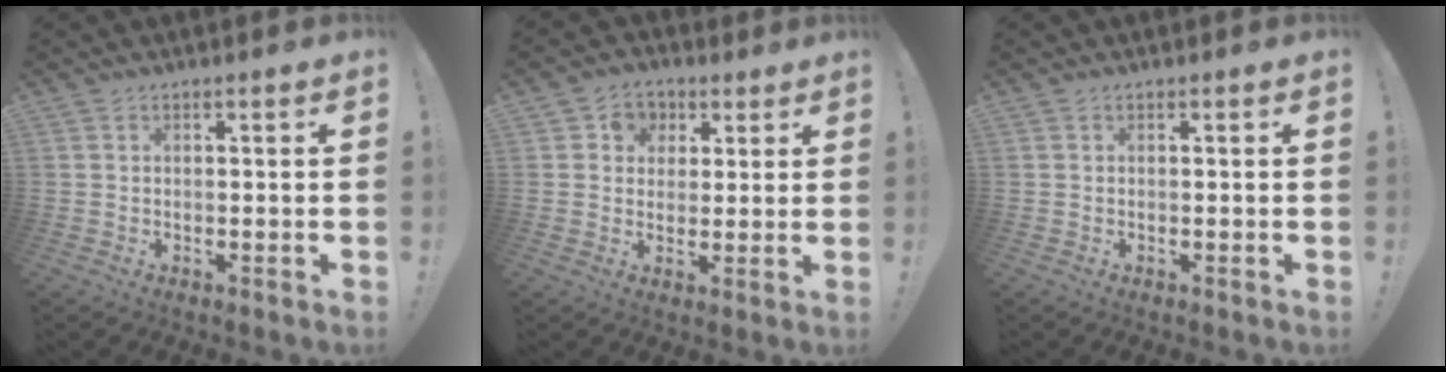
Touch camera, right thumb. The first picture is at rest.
{"total": 6.2, "force": [1.1, 5.9, 1.3], "torque": [-0.016, 0.000, 0.025]}
{"total": 0.0}